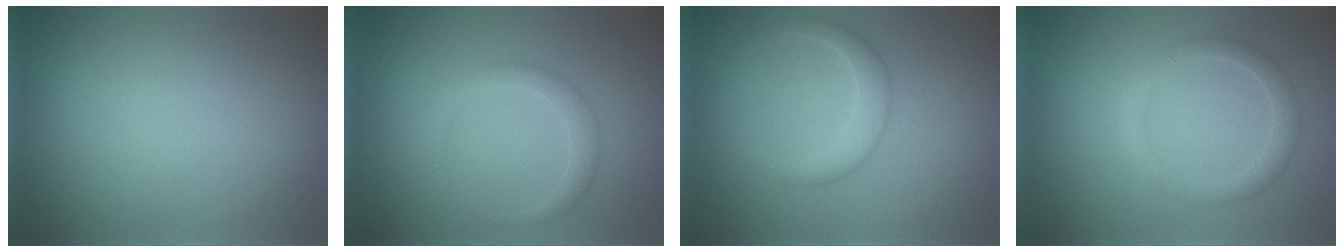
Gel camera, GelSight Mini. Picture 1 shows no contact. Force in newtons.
{"total": 1.8, "press": 1.8, "slide": 0.0}
{"total": 2.3, "press": 2.3, "slide": 0.1}
{"total": 2.2, "press": 2.2, "slide": 0.0}